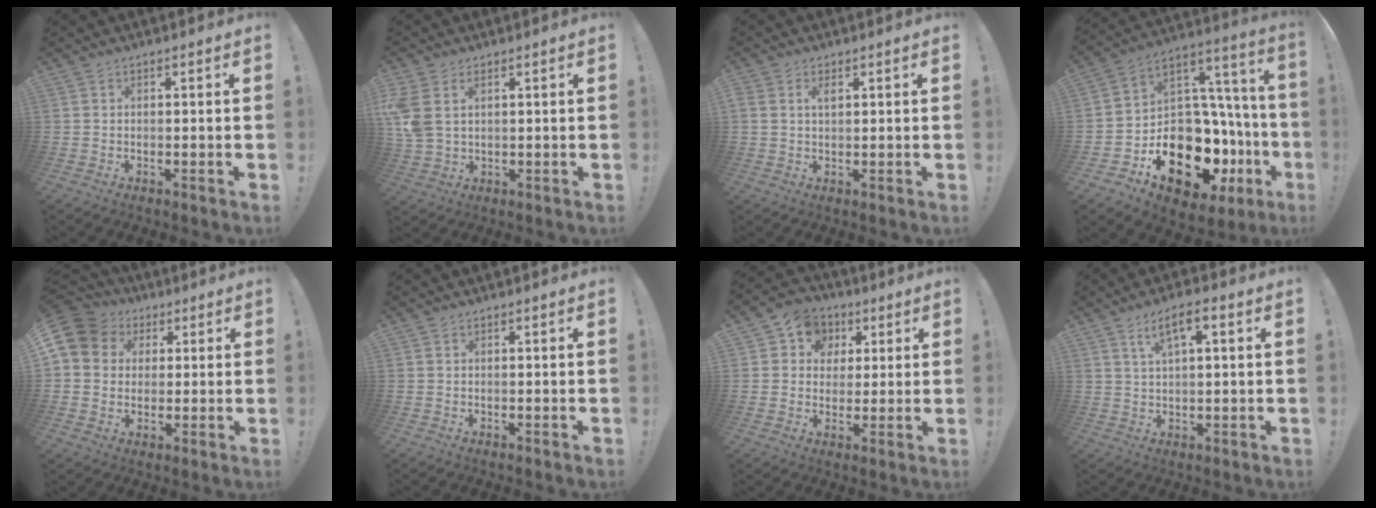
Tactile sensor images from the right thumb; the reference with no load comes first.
{"total": 6.3, "force": [2.6, 4.0, 4.2], "torque": [-0.089, -0.013, 0.049]}
{"total": 1.8, "force": [1.0, 0.8, 1.3], "torque": [-0.024, 0.000, 0.017]}
{"total": 21.3, "force": [-11.5, 12.1, 13.3], "torque": [-0.203, 0.035, -0.163]}
{"total": 10.4, "force": [2.9, 9.1, 4.2], "torque": [-0.067, -0.006, 0.061]}
{"total": 0.0}
{"total": 8.8, "force": [2.1, 8.2, 2.4], "torque": [-0.032, -0.003, 0.045]}
{"total": 6.3, "force": [2.6, 1.7, 5.5], "torque": [-0.089, 0.000, 0.040]}